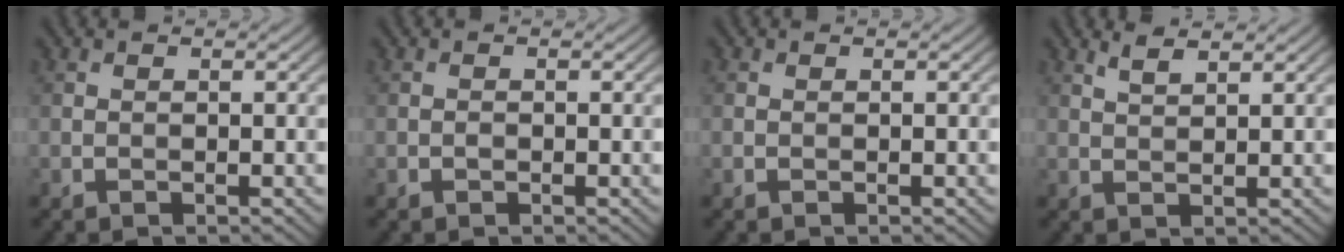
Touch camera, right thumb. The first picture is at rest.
{"total": 0.5, "force": [-0.2, 0.4, 0.3], "torque": [-0.004, 0.000, -0.004]}
{"total": 0.0}
{"total": 2.0, "force": [1.6, 0.3, 1.2], "torque": [-0.031, 0.005, 0.036]}